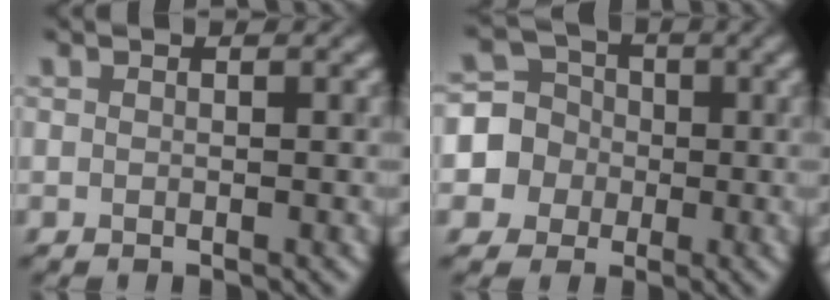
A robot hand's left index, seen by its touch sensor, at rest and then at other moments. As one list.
[{"total": 4.3, "force": [-0.7, 4.2, 0.5], "torque": [0.007, 0.009, -0.037]}]